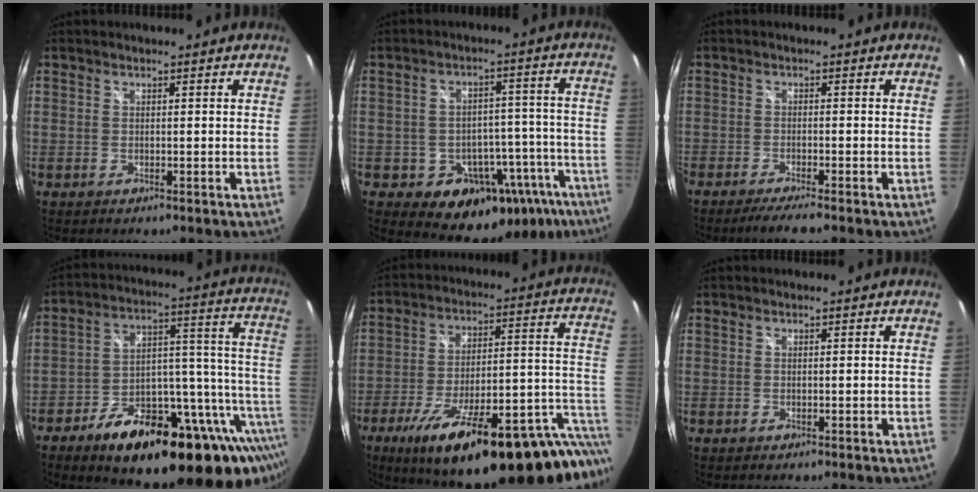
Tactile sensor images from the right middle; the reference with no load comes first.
{"total": 17.1, "force": [-10.7, 9.7, 9.1], "torque": [-0.123, 0.011, -0.129]}
{"total": 4.0, "force": [-3.4, -0.4, 2.1], "torque": [-0.052, -0.008, -0.060]}
{"total": 30.2, "force": [-16.3, 11.4, 22.7], "torque": [-0.297, 0.012, -0.226]}
{"total": 31.0, "force": [-20.3, 6.2, 22.5], "torque": [-0.291, -0.037, -0.290]}
{"total": 0.0}